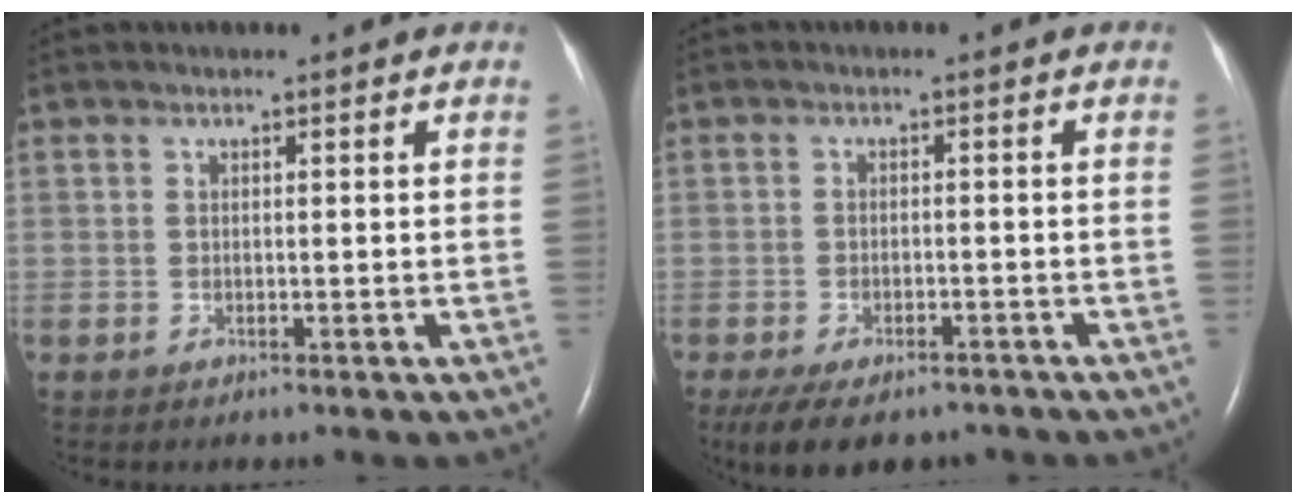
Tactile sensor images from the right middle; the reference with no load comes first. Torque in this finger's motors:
{"motor_torque": [0.64, -0.61, 0.09, 0.03]}